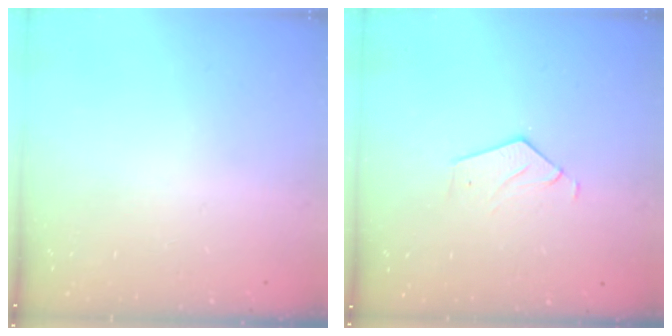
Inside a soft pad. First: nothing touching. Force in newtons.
{"total": 3.8, "press": 3.8, "slide": 0.3}